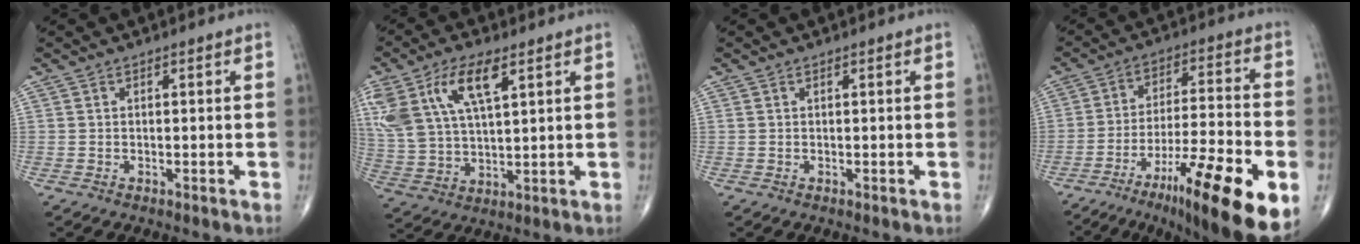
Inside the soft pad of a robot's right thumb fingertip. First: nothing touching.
{"total": 15.7, "force": [7.1, 7.1, 12.0], "torque": [-0.251, -0.008, 0.140]}
{"total": 0.0}
{"total": 21.6, "force": [-10.1, 4.5, 18.6], "torque": [-0.266, 0.038, -0.154]}